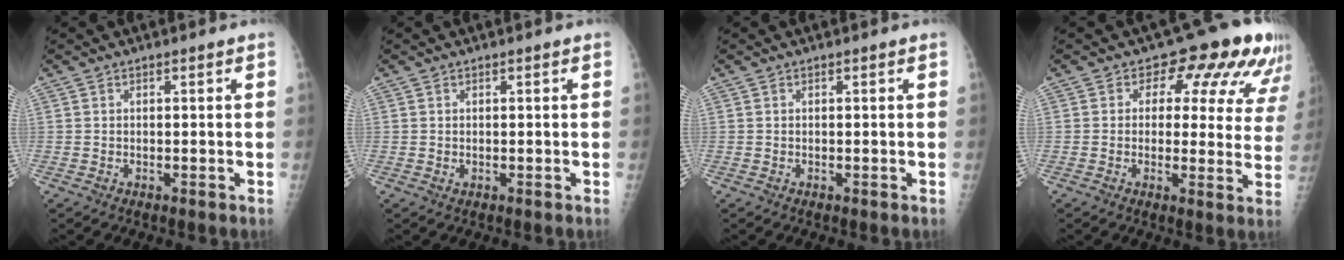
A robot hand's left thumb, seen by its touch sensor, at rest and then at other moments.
{"total": 0.6, "force": [0.1, 0.4, 0.4], "torque": [-0.005, -0.001, 0.004]}
{"total": 0.0}
{"total": 12.9, "force": [7.7, 7.6, 7.1], "torque": [-0.028, -0.027, 0.066]}